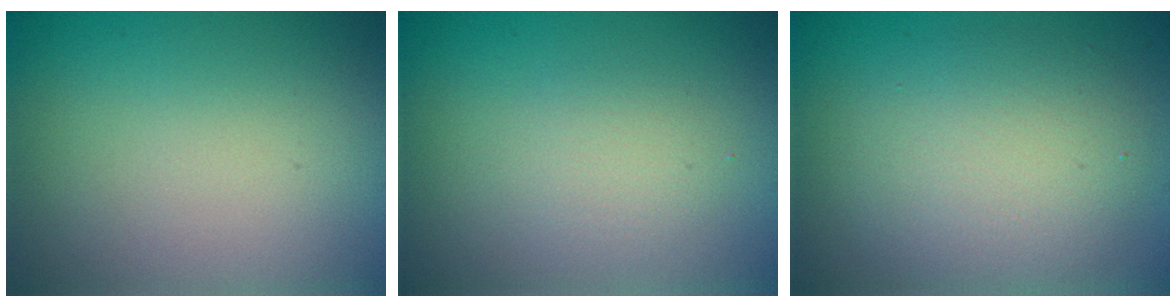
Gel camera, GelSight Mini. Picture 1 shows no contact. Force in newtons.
{"total": 2.0, "press": 2.0, "slide": 0.0}
{"total": 5.1, "press": 5.0, "slide": 0.4}